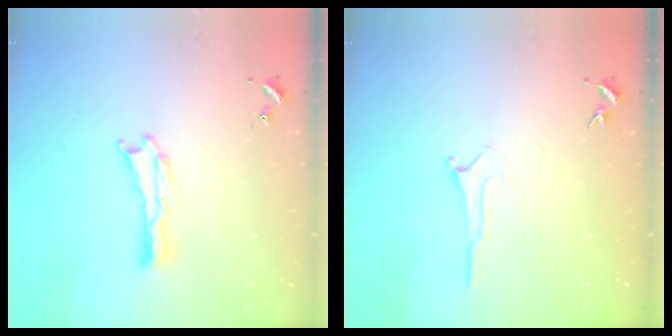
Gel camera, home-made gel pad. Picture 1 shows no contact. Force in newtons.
{"total": 0.0}